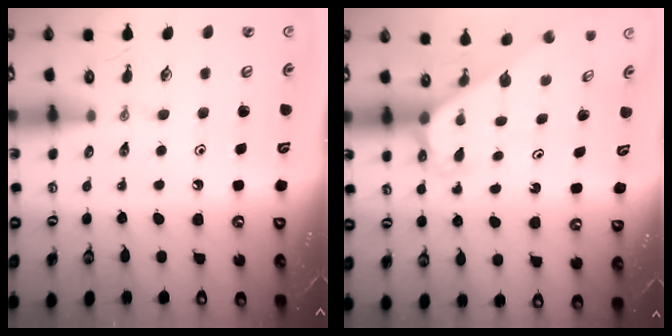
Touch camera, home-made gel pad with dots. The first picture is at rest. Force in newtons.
{"total": 2.7, "press": 2.7, "slide": 0.2}